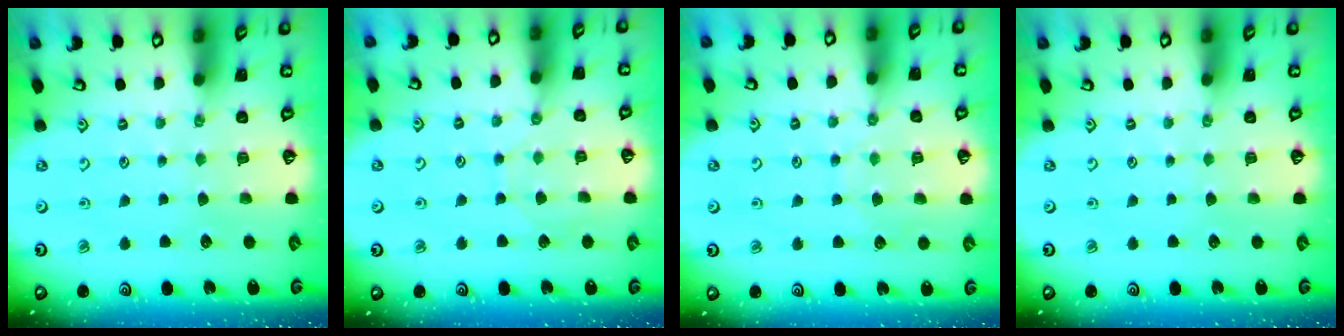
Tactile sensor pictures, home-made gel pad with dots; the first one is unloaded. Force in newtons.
{"total": 3.0, "press": 2.9, "slide": 0.4}
{"total": 6.8, "press": 6.8, "slide": 0.6}
{"total": 0.0}